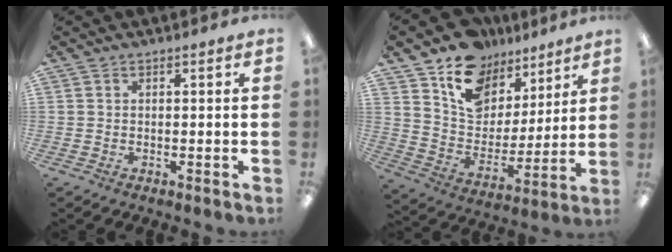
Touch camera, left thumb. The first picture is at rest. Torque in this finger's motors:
{"motor_torque": [0.33, 0.36, 1.18, -1.59, 0.09]}